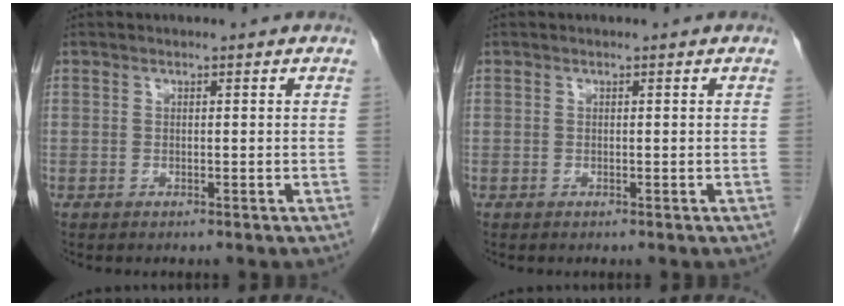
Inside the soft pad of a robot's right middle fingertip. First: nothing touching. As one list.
[{"total": 0.0}]